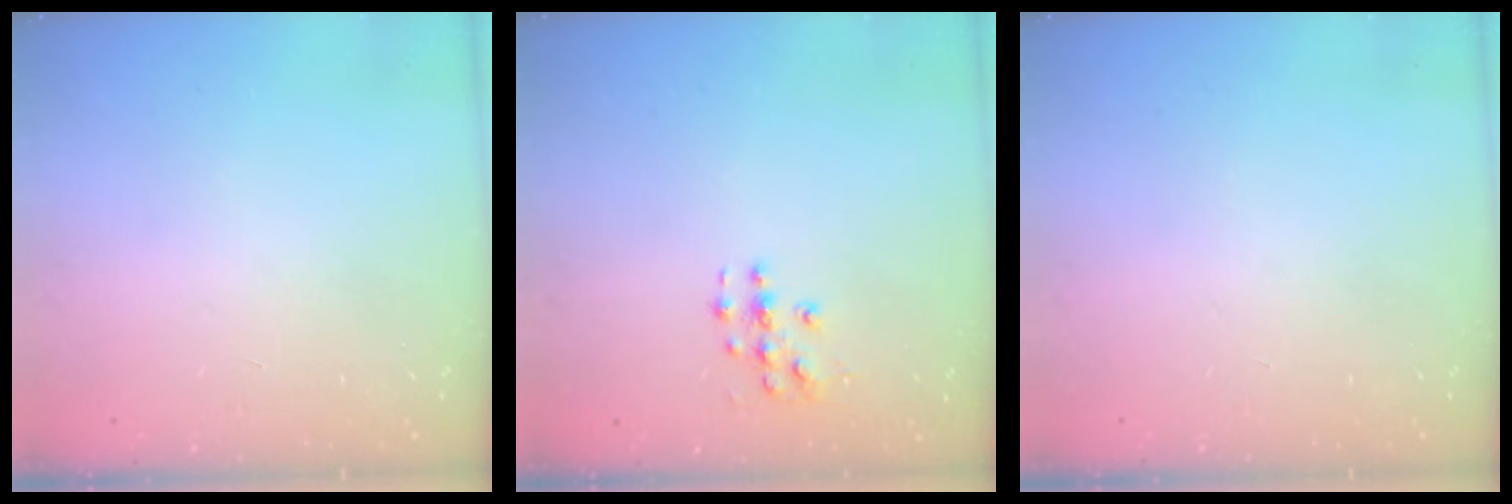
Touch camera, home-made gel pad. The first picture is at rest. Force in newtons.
{"total": 4.2, "press": 4.2, "slide": 0.1}
{"total": 0.0}